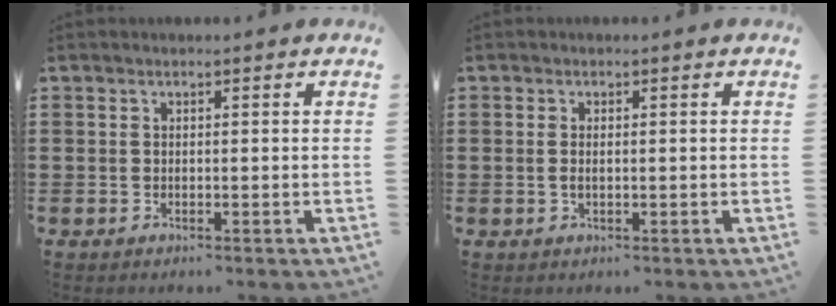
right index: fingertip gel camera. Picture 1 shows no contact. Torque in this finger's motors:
{"motor_torque": [0.15, 0.25, -0.01, 0.00]}